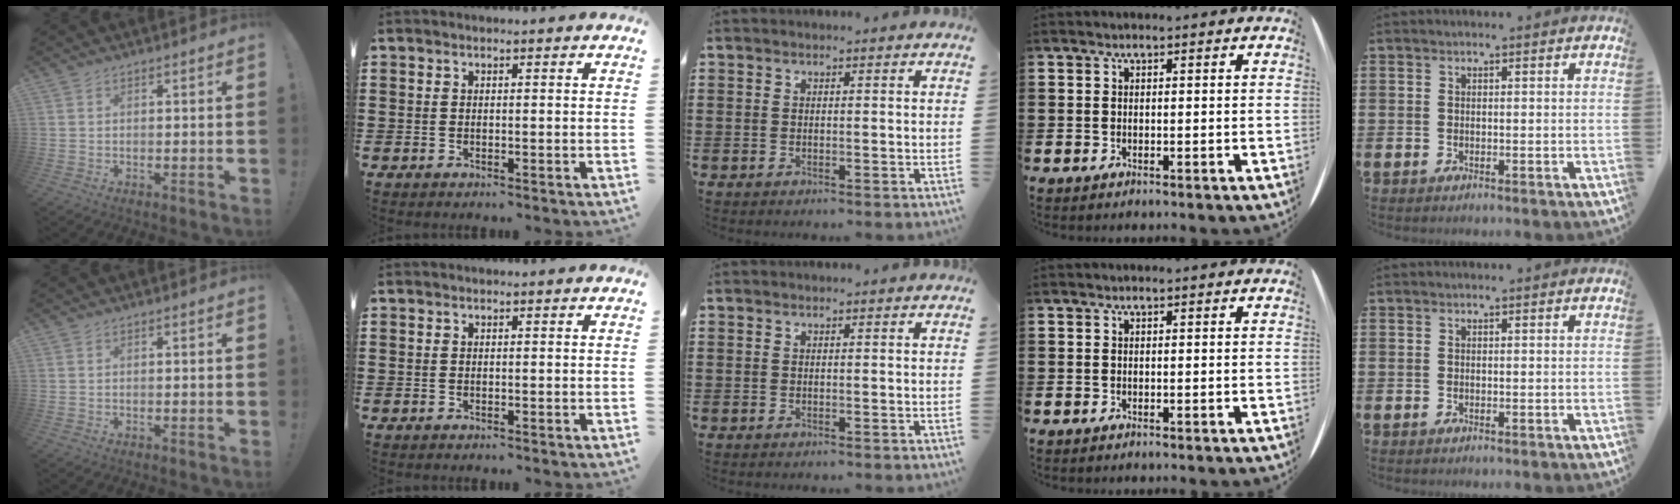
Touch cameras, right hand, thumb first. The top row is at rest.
{}